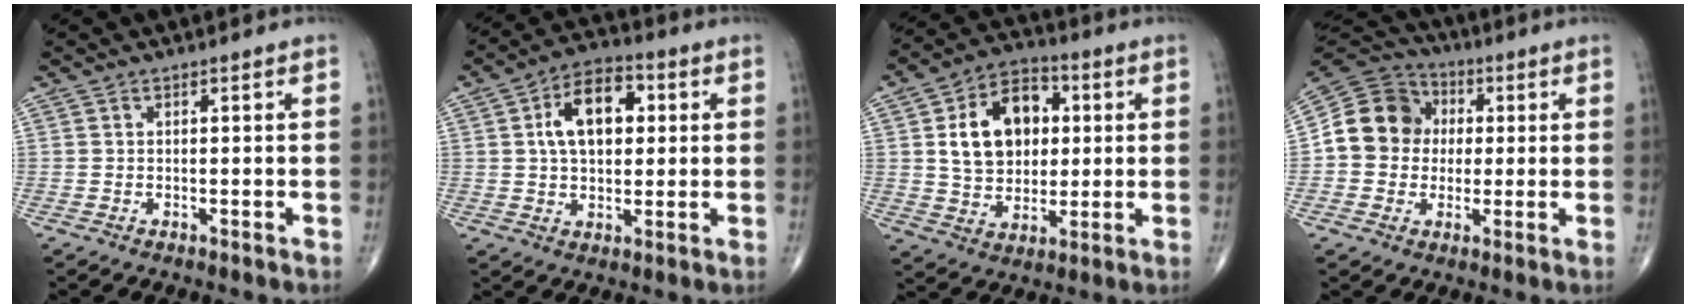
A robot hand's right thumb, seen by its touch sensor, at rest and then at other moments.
{"total": 12.1, "force": [2.6, 7.4, 9.3], "torque": [-0.133, 0.014, 0.035]}
{"total": 15.3, "force": [3.0, 11.1, 10.1], "torque": [-0.131, 0.007, 0.050]}
{"total": 12.7, "force": [0.7, 11.4, 5.5], "torque": [-0.076, 0.026, 0.002]}